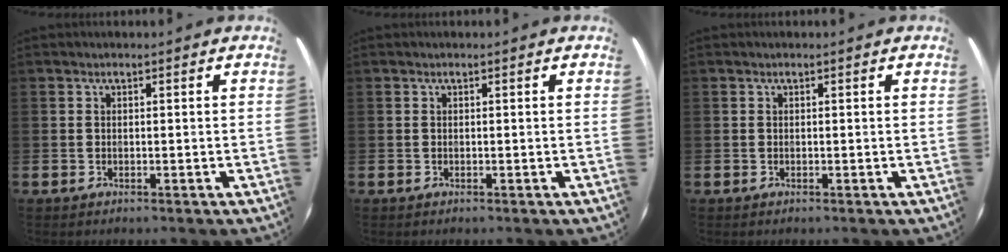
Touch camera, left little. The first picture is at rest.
{"total": 0.0}
{"total": 0.0}